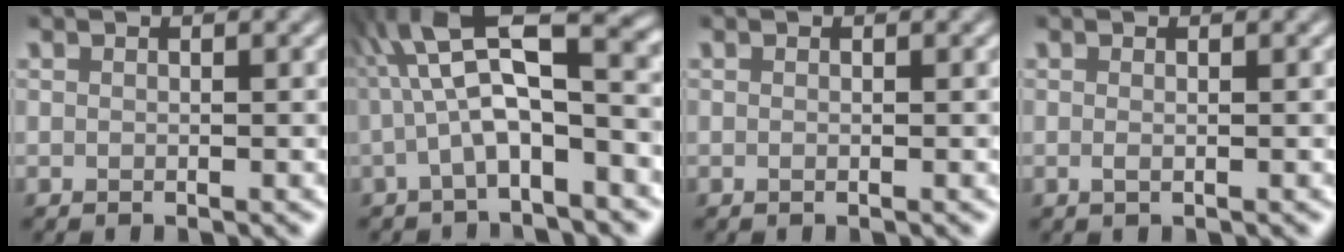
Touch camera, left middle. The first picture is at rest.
{"total": 8.6, "force": [-0.6, 2.6, 8.1], "torque": [-0.144, 0.034, -0.024]}
{"total": 0.5, "force": [0.0, 0.2, 0.5], "torque": [-0.008, -0.006, -0.003]}
{"total": 0.9, "force": [-0.1, 0.3, 0.8], "torque": [-0.013, 0.000, -0.002]}